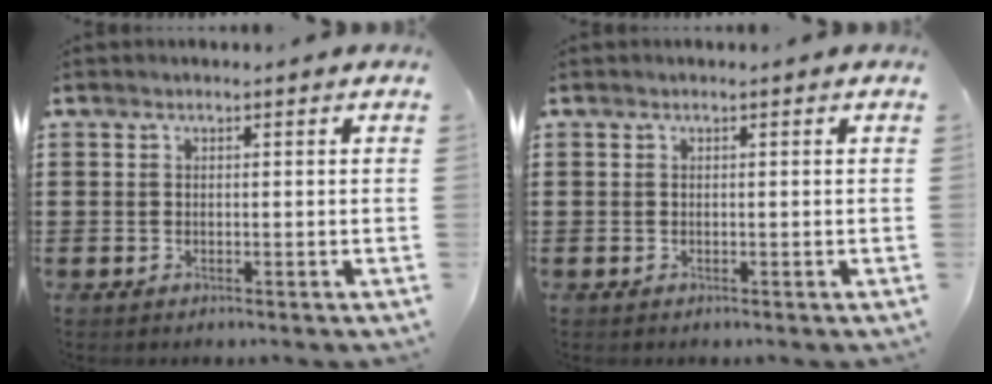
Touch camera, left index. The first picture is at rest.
{"total": 0.0}